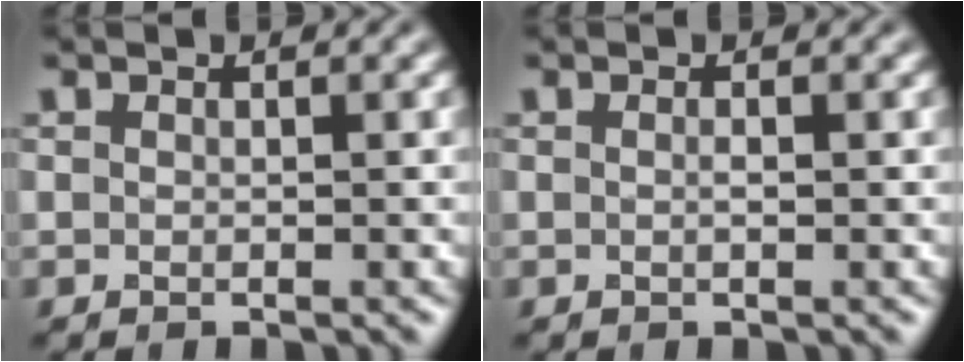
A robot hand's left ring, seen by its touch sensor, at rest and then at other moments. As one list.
[{"total": 0.7, "force": [0.0, 0.1, 0.7], "torque": [-0.013, 0.001, -0.001]}]